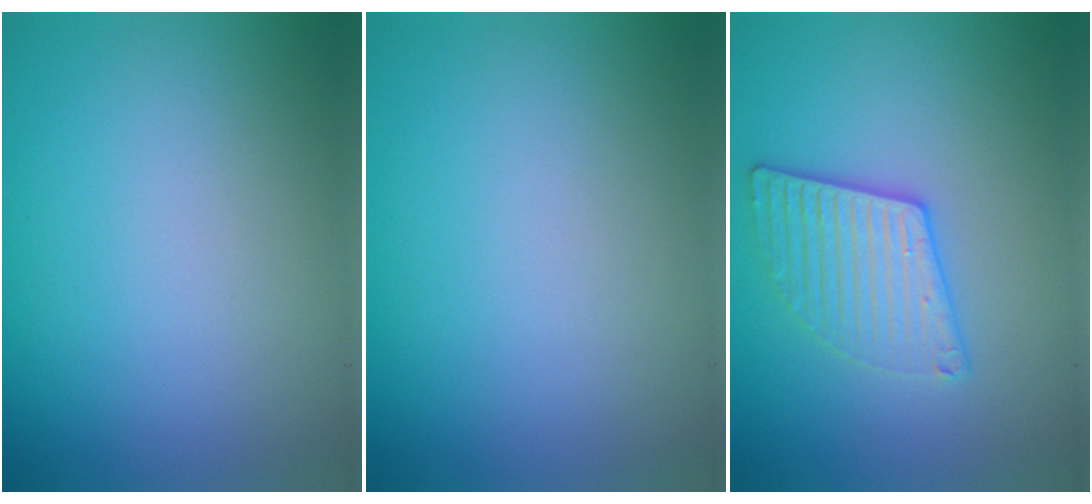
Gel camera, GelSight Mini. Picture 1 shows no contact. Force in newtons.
{"total": 0.0}
{"total": 3.1, "press": 3.0, "slide": 0.8}